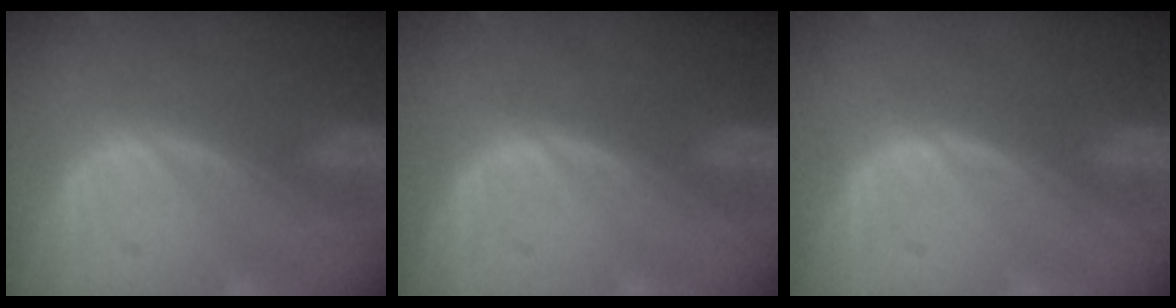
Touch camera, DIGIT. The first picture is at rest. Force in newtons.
{"total": 0.0}
{"total": 0.0}